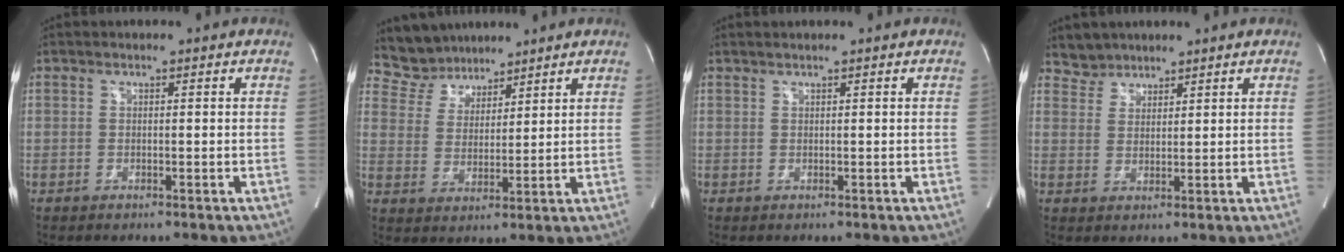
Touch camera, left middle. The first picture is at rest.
{"total": 6.7, "force": [6.1, 2.8, -0.3], "torque": [-0.004, 0.011, 0.126]}
{"total": 0.9, "force": [0.8, -0.2, 0.4], "torque": [-0.011, 0.007, 0.020]}
{"total": 3.1, "force": [2.7, 1.3, -0.5], "torque": [0.012, 0.007, 0.049]}